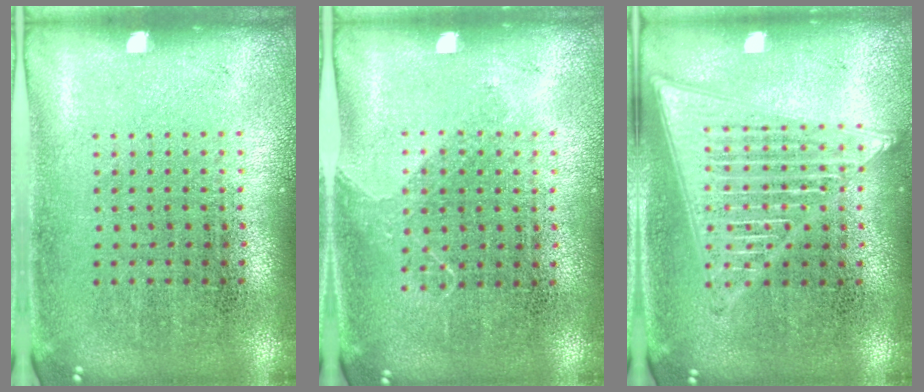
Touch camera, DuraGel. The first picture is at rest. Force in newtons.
{"total": 1.1, "press": 0.8, "slide": 0.7}
{"total": 2.2, "press": 2.2, "slide": 0.3}